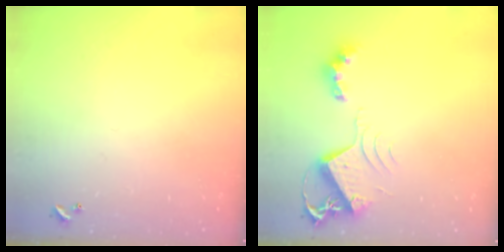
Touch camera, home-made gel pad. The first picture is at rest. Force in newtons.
{"total": 10.1, "press": 10.1, "slide": 0.9}